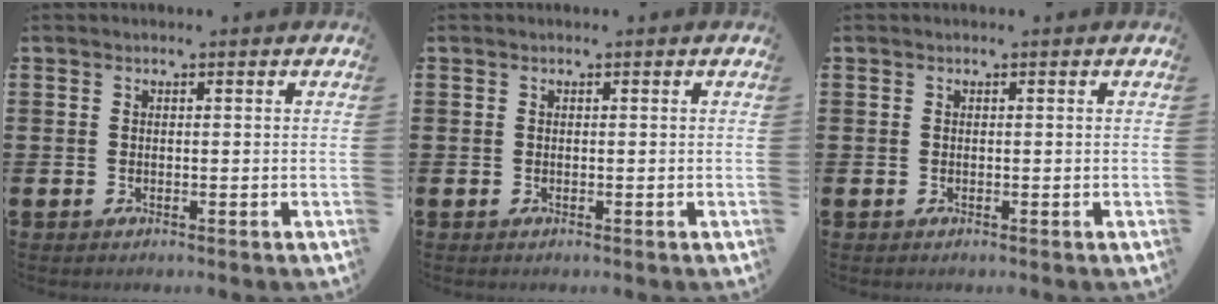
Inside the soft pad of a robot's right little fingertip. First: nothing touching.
{"total": 0.0}
{"total": 0.0}